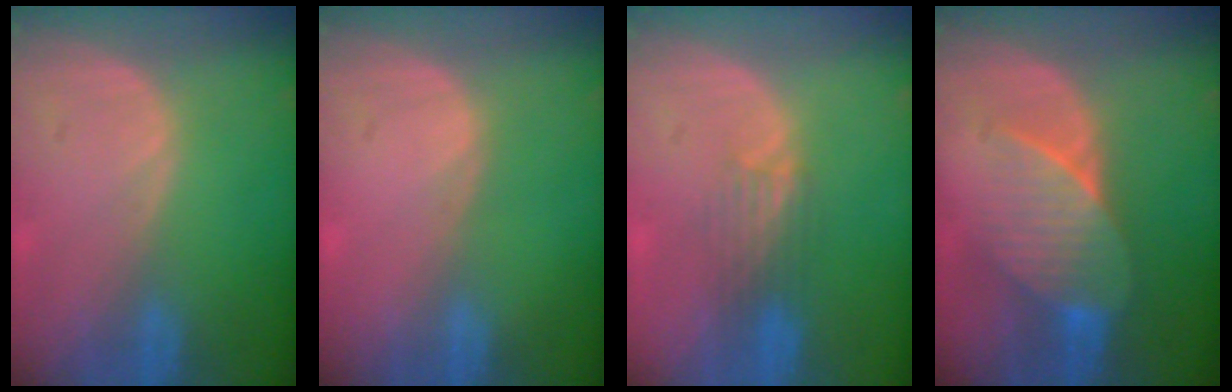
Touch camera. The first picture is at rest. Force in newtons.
{"total": 0.0}
{"total": 3.3, "press": 3.1, "slide": 1.1}
{"total": 7.3, "press": 6.9, "slide": 2.1}